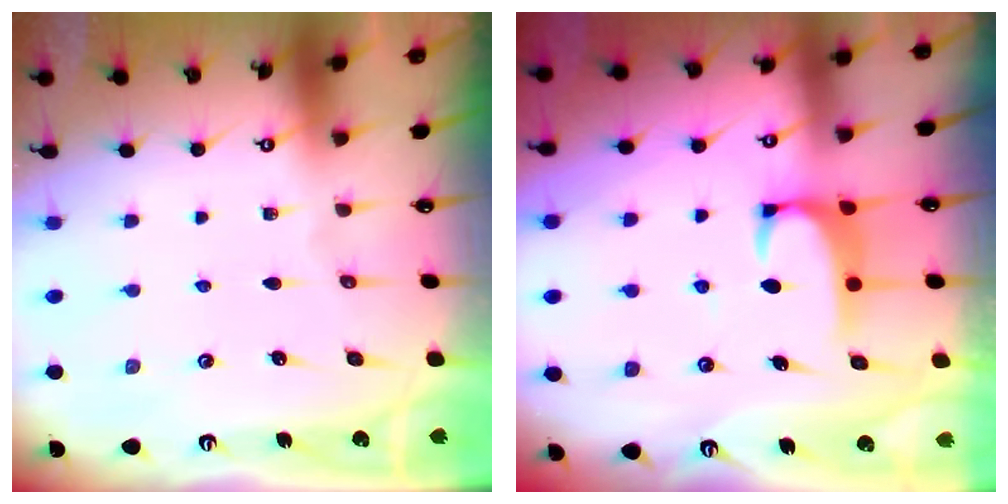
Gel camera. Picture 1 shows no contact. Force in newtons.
{"total": 1.9, "press": 1.8, "slide": 0.3}